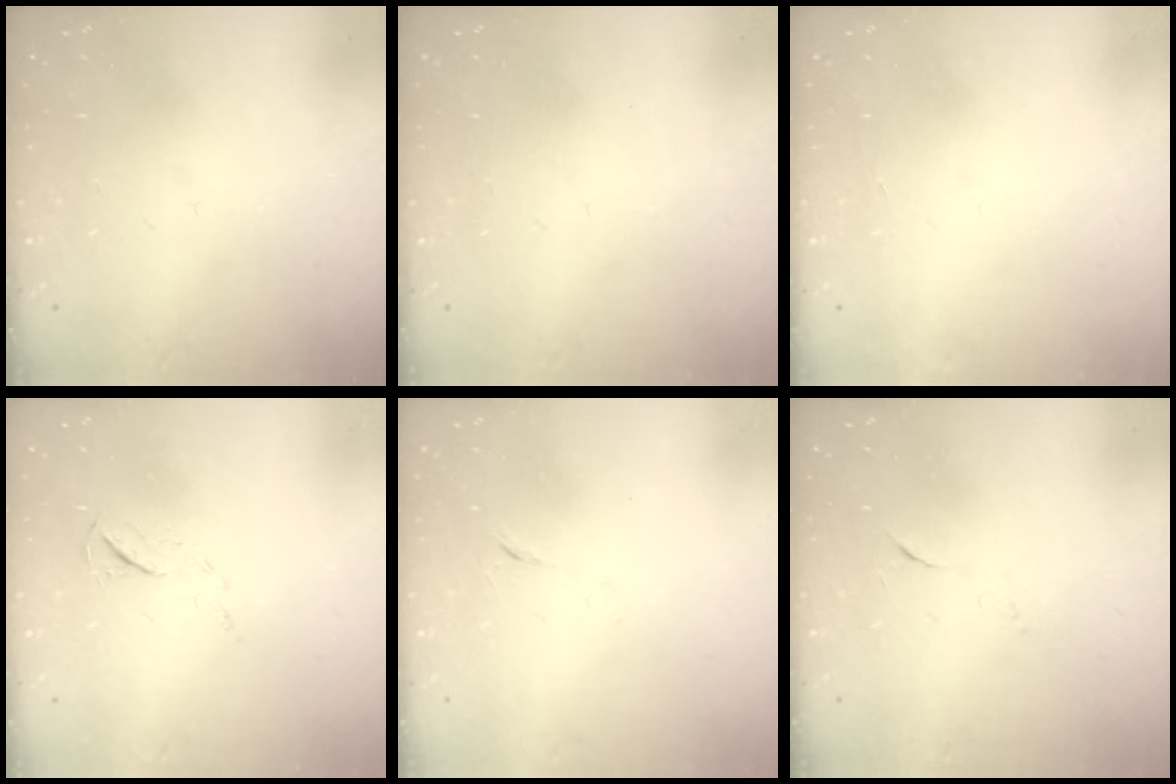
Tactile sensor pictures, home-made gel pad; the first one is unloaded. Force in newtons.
{"total": 0.0}
{"total": 1.7, "press": 1.7, "slide": 0.1}
{"total": 5.2, "press": 5.1, "slide": 0.8}
{"total": 4.4, "press": 4.3, "slide": 0.8}
{"total": 4.1, "press": 4.0, "slide": 1.1}